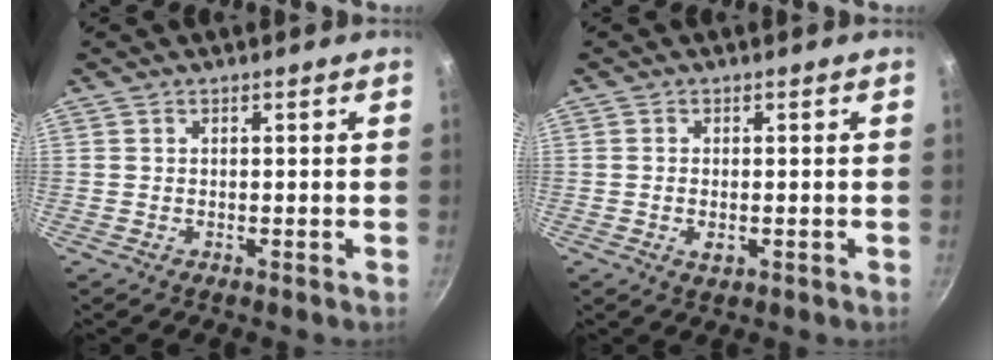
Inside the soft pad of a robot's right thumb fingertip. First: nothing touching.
{"total": 2.0, "force": [-0.6, 1.0, 1.7], "torque": [-0.032, -0.004, -0.009]}